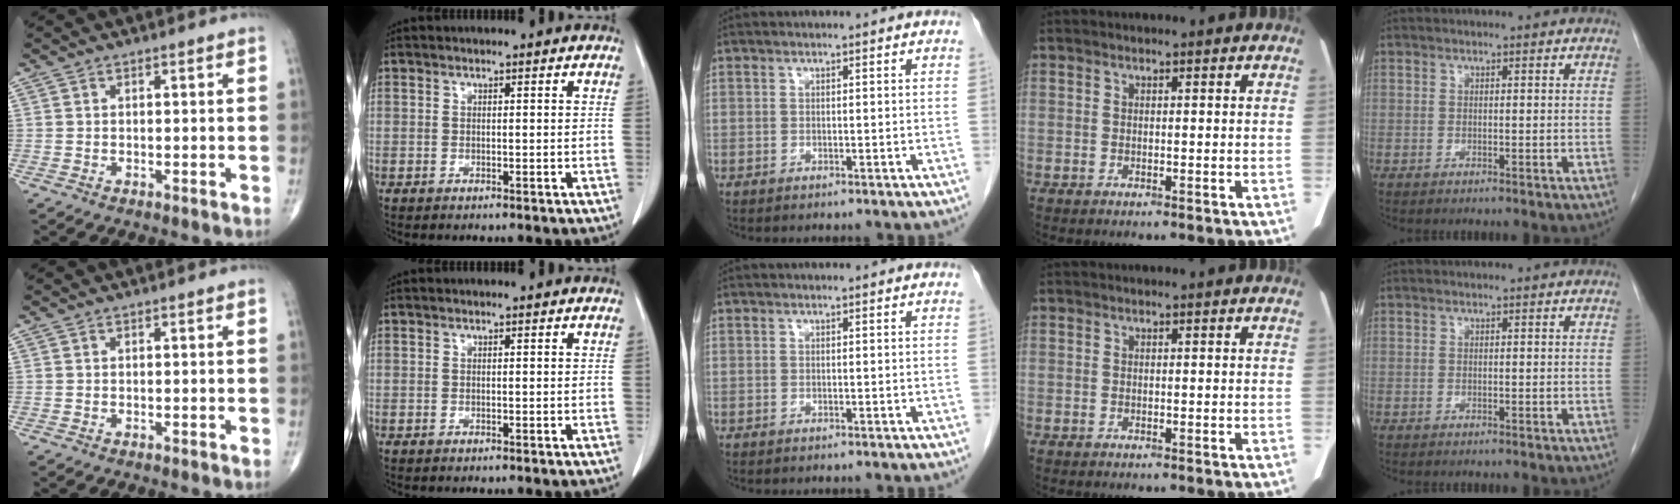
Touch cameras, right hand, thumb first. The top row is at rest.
{}